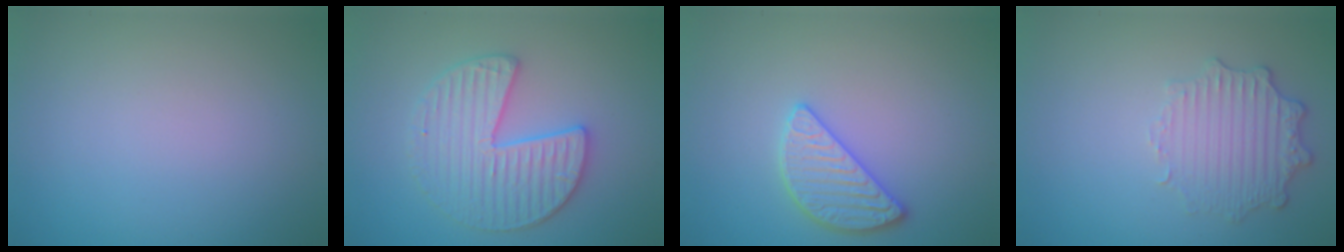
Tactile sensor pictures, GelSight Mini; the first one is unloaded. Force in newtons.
{"total": 4.3, "press": 4.3, "slide": 0.6}
{"total": 2.8, "press": 2.8, "slide": 0.6}
{"total": 2.9, "press": 2.4, "slide": 1.6}